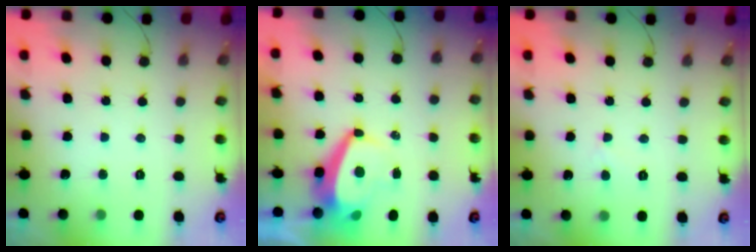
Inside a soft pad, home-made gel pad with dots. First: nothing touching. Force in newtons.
{"total": 6.8, "press": 6.7, "slide": 0.9}
{"total": 2.1, "press": 2.1, "slide": 0.2}